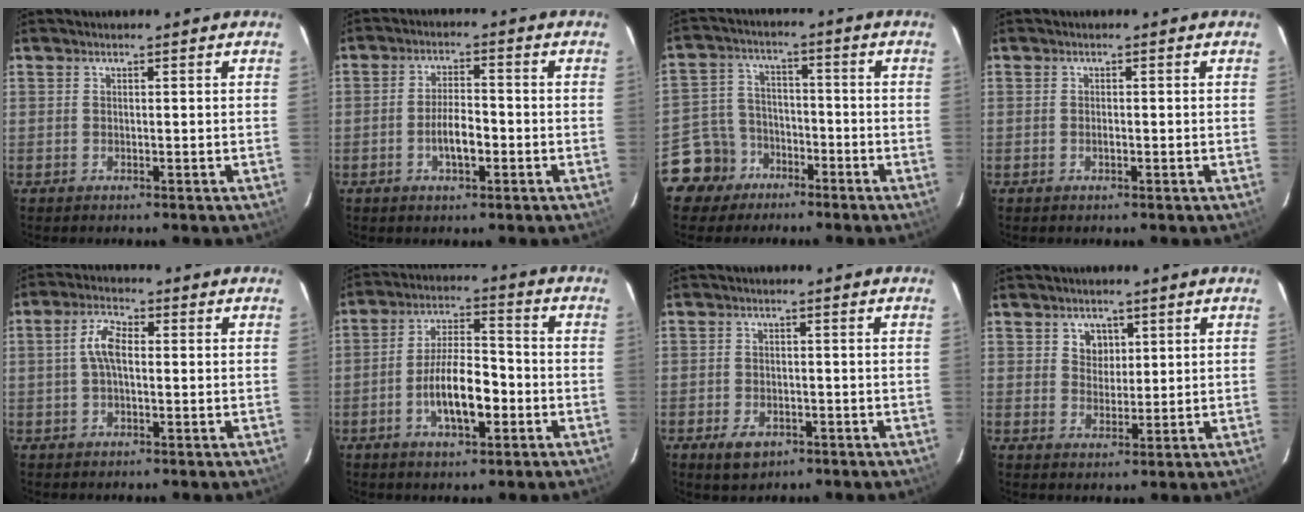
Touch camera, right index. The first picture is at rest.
{"total": 5.4, "force": [-2.0, 2.0, 4.6], "torque": [-0.088, 0.002, -0.030]}
{"total": 8.6, "force": [-5.4, 6.7, 0.7], "torque": [-0.037, 0.033, -0.092]}
{"total": 0.7, "force": [-0.3, 0.3, 0.5], "torque": [-0.009, -0.001, -0.005]}
{"total": 5.1, "force": [0.1, 2.4, 4.5], "torque": [-0.093, 0.013, 0.002]}
{"total": 10.4, "force": [-3.6, 3.9, 9.0], "torque": [-0.170, 0.005, -0.058]}
{"total": 4.8, "force": [-2.7, 3.0, 2.6], "torque": [-0.062, -0.004, -0.040]}
{"total": 3.9, "force": [1.7, 3.3, 1.0], "torque": [-0.010, 0.007, 0.033]}